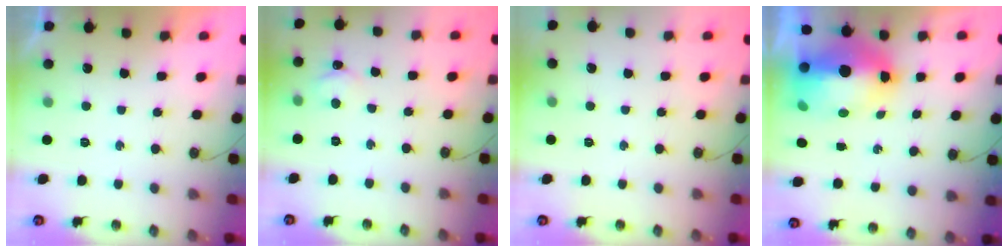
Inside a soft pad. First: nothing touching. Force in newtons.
{"total": 3.1, "press": 3.1, "slide": 0.5}
{"total": 0.0}
{"total": 12.5, "press": 12.4, "slide": 1.7}